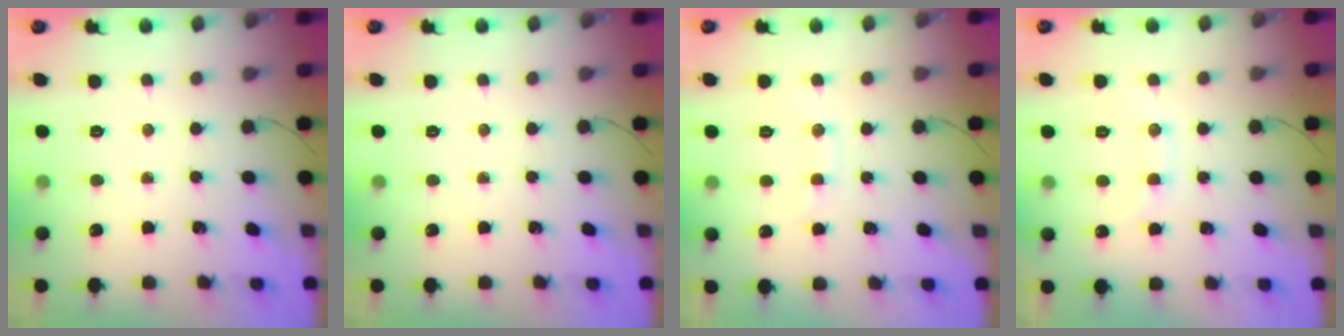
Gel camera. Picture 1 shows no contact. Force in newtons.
{"total": 0.0}
{"total": 7.5, "press": 7.5, "slide": 1.0}
{"total": 8.0, "press": 7.9, "slide": 0.9}